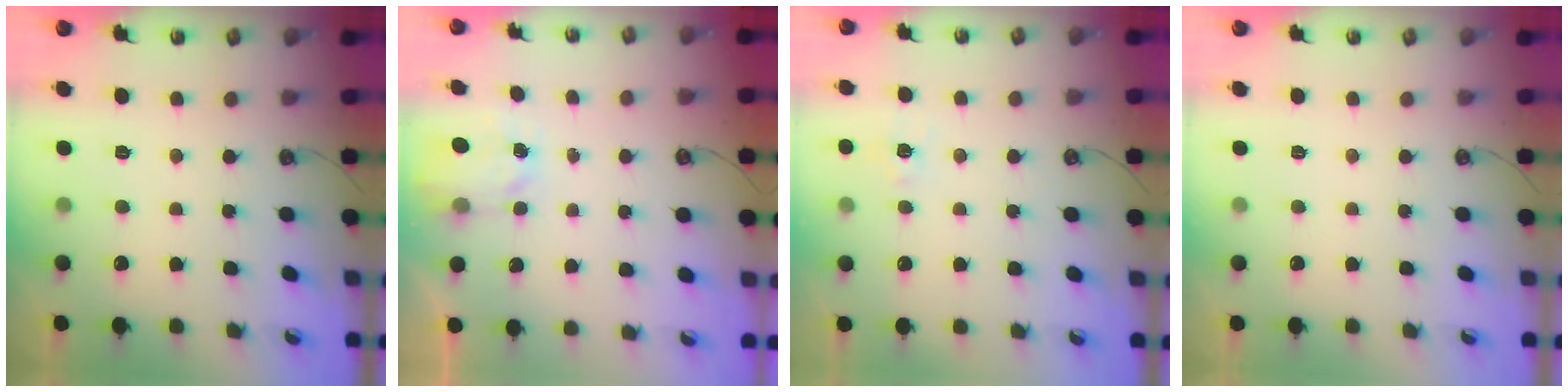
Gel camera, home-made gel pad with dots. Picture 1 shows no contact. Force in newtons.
{"total": 2.9, "press": 2.8, "slide": 0.4}
{"total": 5.8, "press": 5.8, "slide": 0.6}
{"total": 0.0}